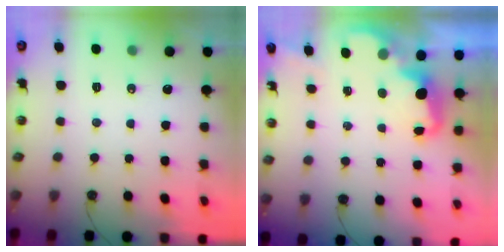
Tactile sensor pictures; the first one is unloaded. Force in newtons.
{"total": 2.7, "press": 2.6, "slide": 0.7}